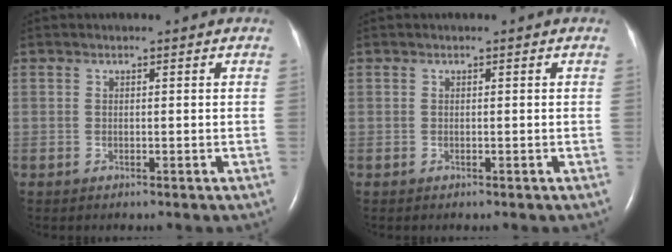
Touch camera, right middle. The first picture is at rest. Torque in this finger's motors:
{"motor_torque": [0.07, -0.15, 0.00, 0.00]}